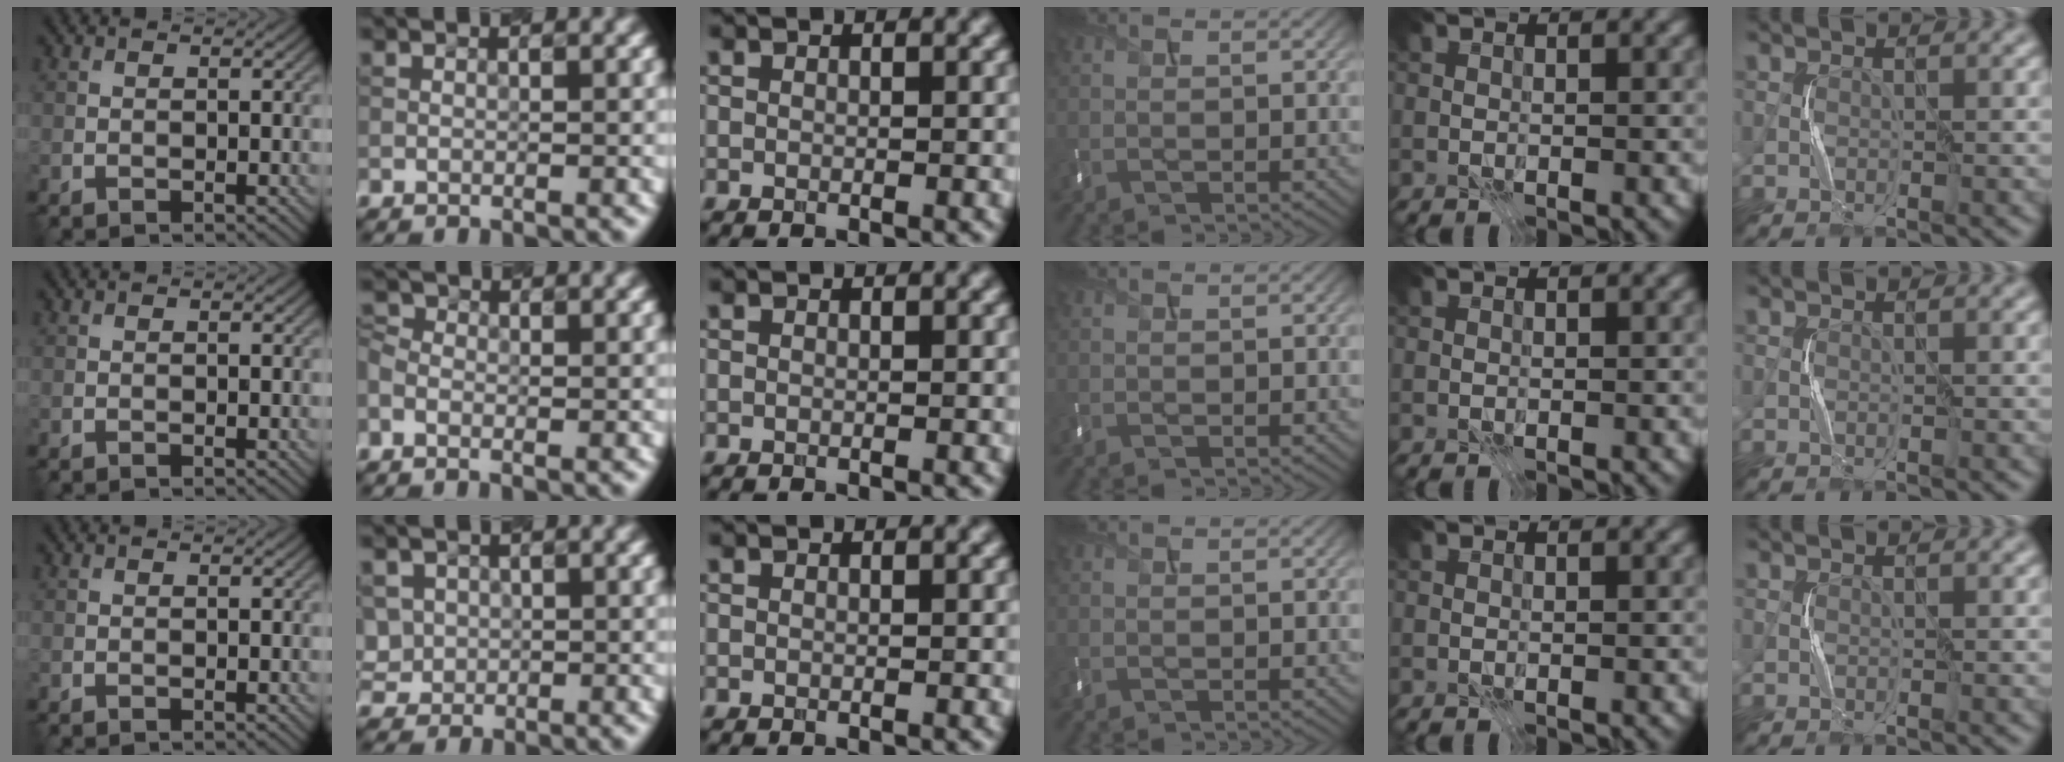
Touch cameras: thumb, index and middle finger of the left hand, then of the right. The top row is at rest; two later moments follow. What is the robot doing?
{"motion": "press", "object": "mouse"}